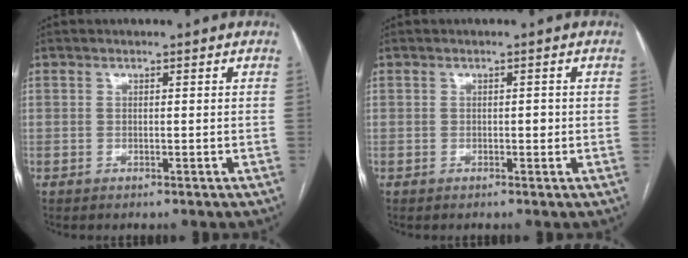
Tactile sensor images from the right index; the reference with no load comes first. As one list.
[{"total": 1.0, "force": [-0.1, 0.6, 0.8], "torque": [-0.009, 0.001, -0.003]}]